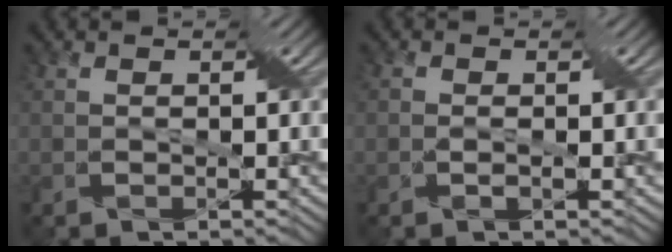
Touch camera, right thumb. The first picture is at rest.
{"total": 1.3, "force": [-0.5, 0.5, 1.1], "torque": [-0.015, 0.001, -0.010]}